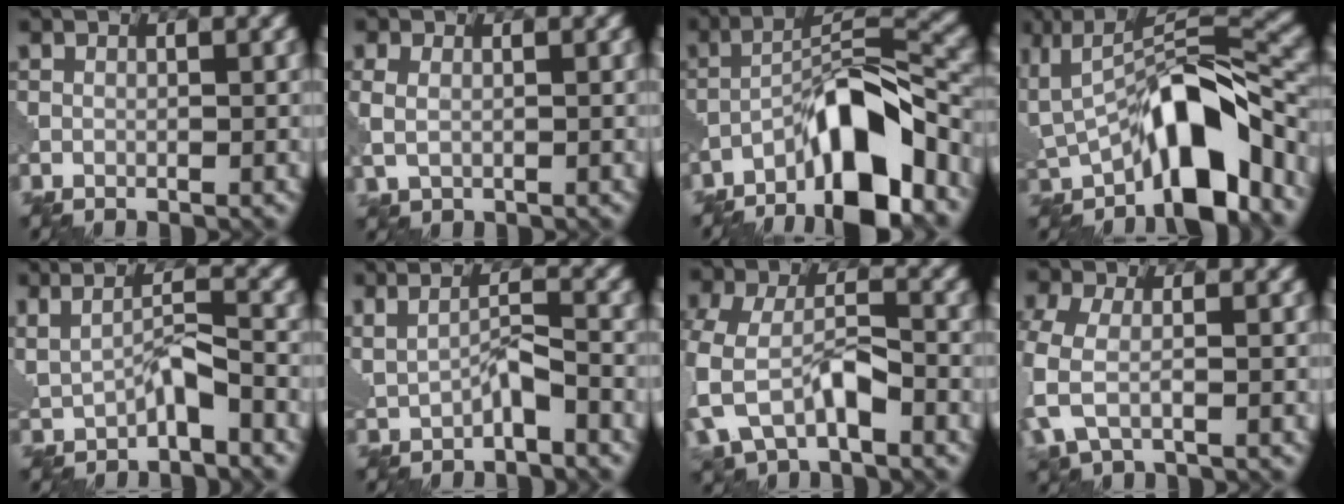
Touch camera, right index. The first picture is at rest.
{"total": 2.3, "force": [0.1, 1.7, 1.6], "torque": [-0.043, -0.003, 0.007]}
{"total": 10.3, "force": [-6.4, 2.6, 7.6], "torque": [-0.117, 0.022, -0.118]}
{"total": 9.6, "force": [-3.8, 4.0, 7.8], "torque": [-0.103, 0.018, -0.076]}
{"total": 3.0, "force": [-0.4, 0.7, 2.9], "torque": [-0.057, -0.003, -0.006]}
{"total": 2.5, "force": [-0.4, 0.6, 2.4], "torque": [-0.050, -0.003, -0.005]}
{"total": 6.6, "force": [-2.6, 3.6, 4.8], "torque": [-0.119, -0.003, -0.055]}
{"total": 4.7, "force": [-1.4, 2.6, 3.6], "torque": [-0.102, -0.002, -0.038]}